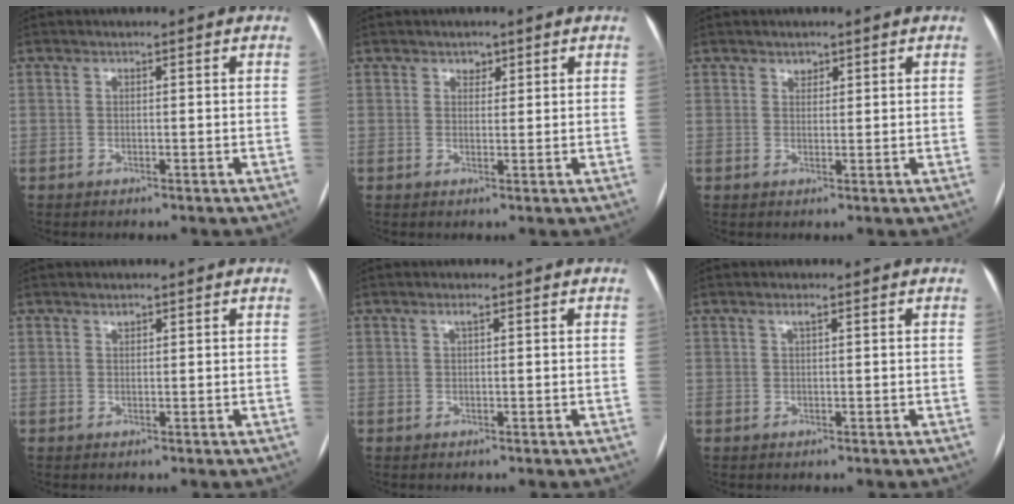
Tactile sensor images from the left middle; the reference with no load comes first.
{"total": 1.5, "force": [1.0, 1.0, 0.6], "torque": [-0.006, -0.001, 0.015]}
{"total": 1.3, "force": [1.0, 0.7, 0.4], "torque": [-0.007, -0.002, 0.016]}
{"total": 0.8, "force": [0.6, 0.3, 0.3], "torque": [-0.010, 0.000, 0.012]}
{"total": 1.0, "force": [0.5, 0.0, 0.8], "torque": [-0.017, 0.004, 0.010]}
{"total": 1.0, "force": [0.5, 0.0, 0.8], "torque": [-0.018, 0.005, 0.011]}